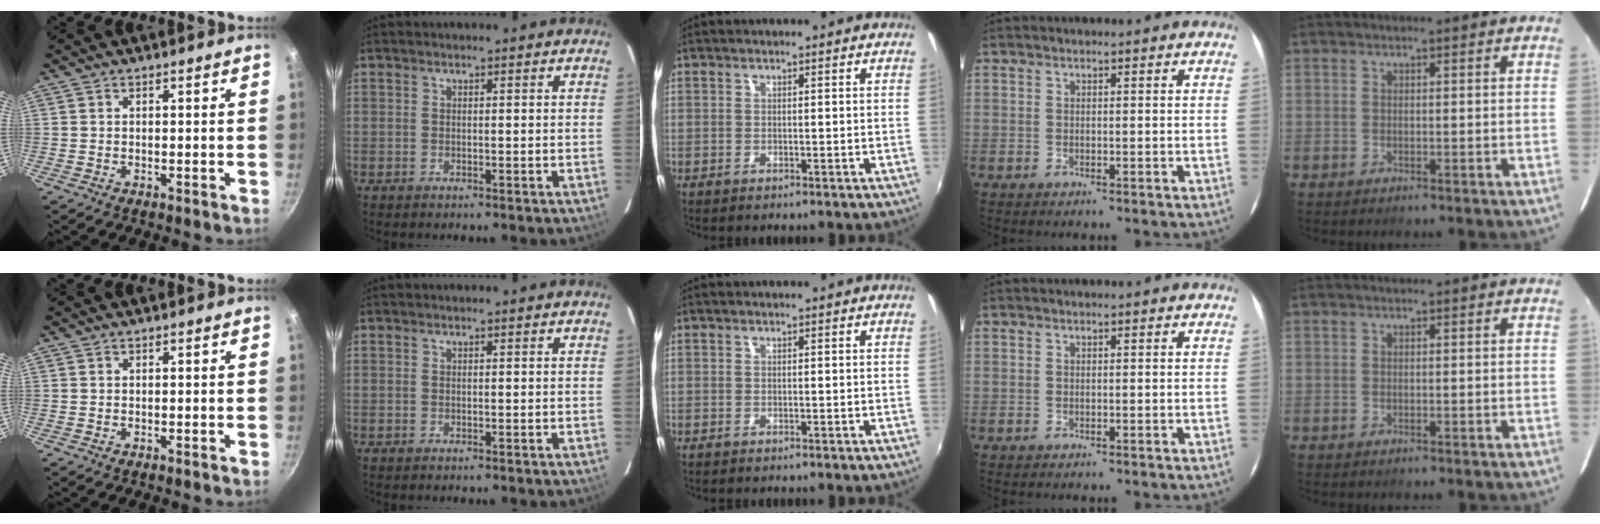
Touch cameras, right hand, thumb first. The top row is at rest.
{}